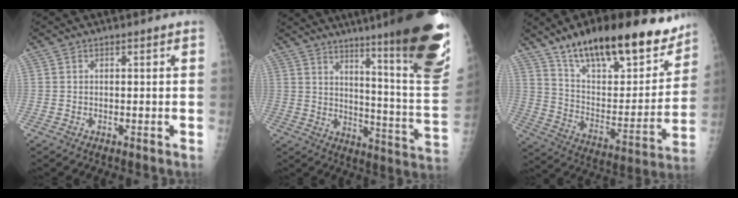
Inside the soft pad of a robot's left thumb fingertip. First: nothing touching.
{"total": 27.5, "force": [17.5, 2.5, 21.0], "torque": [-0.238, -0.101, 0.243]}
{"total": 26.5, "force": [19.1, 9.8, 15.5], "torque": [-0.197, -0.073, 0.303]}